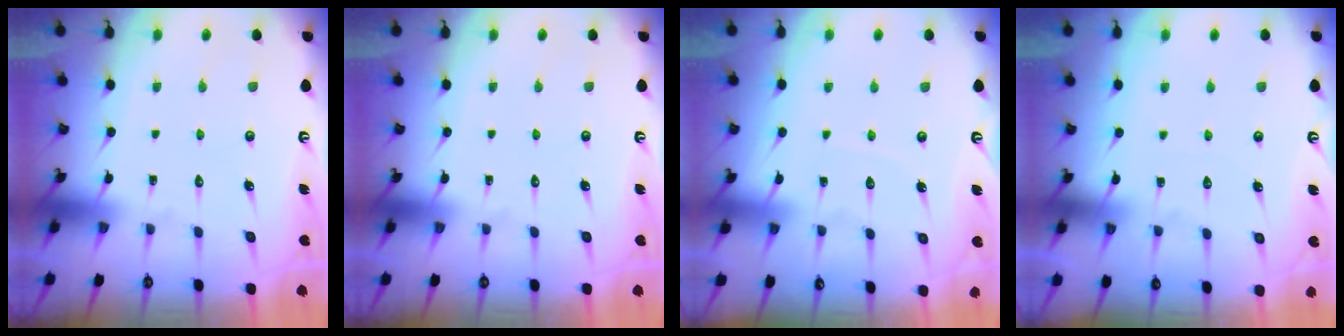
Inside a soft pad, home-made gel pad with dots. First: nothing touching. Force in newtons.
{"total": 0.0}
{"total": 3.9, "press": 3.8, "slide": 0.3}
{"total": 4.3, "press": 4.3, "slide": 0.5}